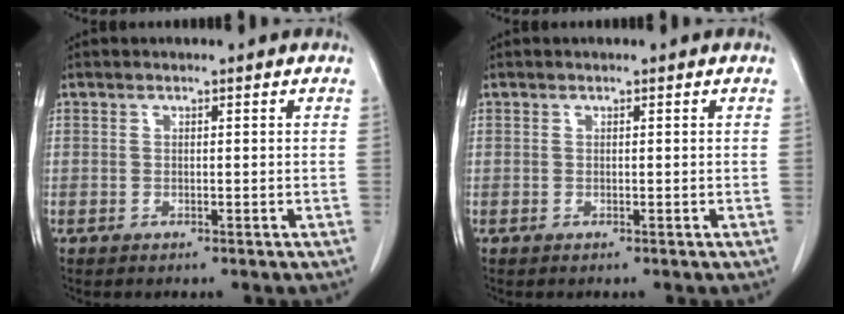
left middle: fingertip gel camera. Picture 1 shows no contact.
{"total": 0.0}